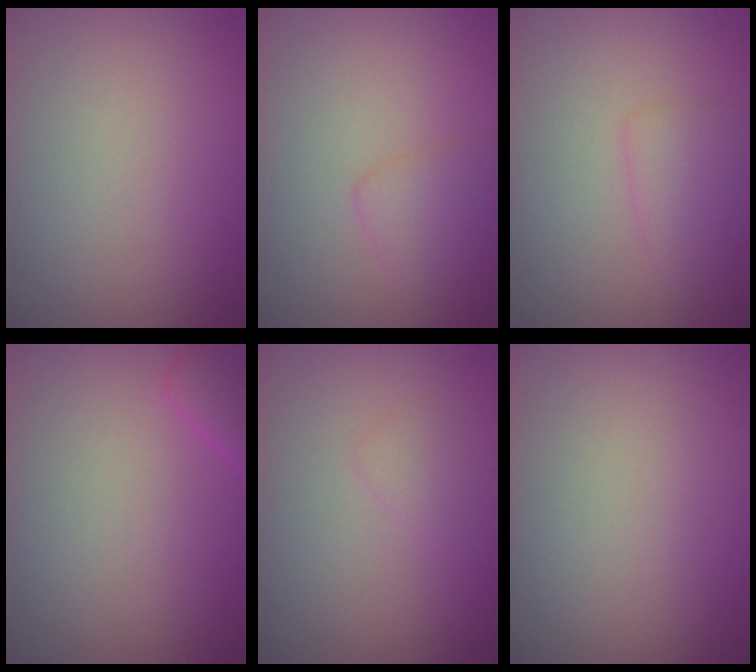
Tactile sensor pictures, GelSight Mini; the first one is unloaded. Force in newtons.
{"total": 1.7, "press": 1.7, "slide": 0.2}
{"total": 1.6, "press": 1.6, "slide": 0.1}
{"total": 1.8, "press": 1.8, "slide": 0.1}
{"total": 0.8, "press": 0.8, "slide": 0.1}
{"total": 0.0}